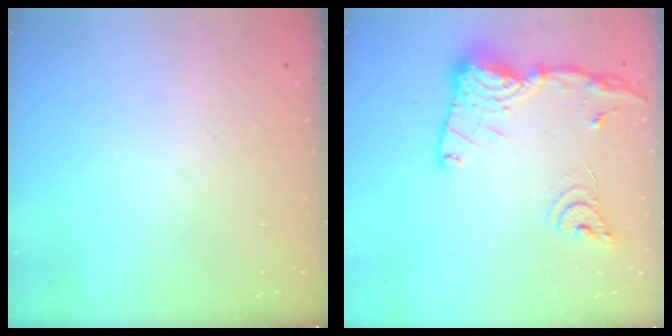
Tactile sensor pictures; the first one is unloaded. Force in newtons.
{"total": 18.5, "press": 18.4, "slide": 1.7}